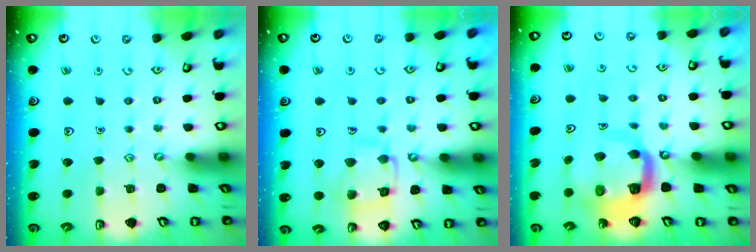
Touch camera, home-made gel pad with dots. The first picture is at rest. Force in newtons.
{"total": 11.6, "press": 11.5, "slide": 0.8}
{"total": 8.8, "press": 8.7, "slide": 1.1}